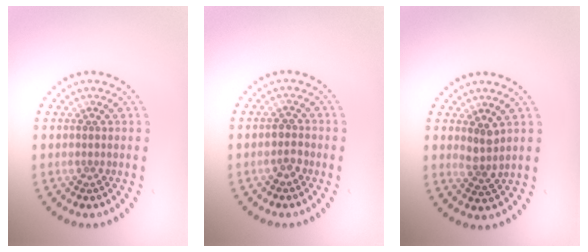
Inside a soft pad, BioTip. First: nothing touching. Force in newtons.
{"total": 1.5, "press": 1.4, "slide": 0.6}
{"total": 1.9, "press": 1.5, "slide": 1.1}